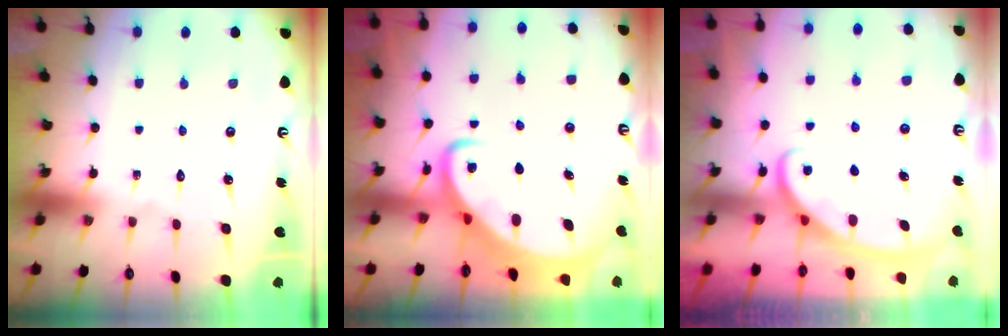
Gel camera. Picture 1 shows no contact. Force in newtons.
{"total": 4.2, "press": 4.2, "slide": 0.5}
{"total": 3.0, "press": 2.9, "slide": 0.4}